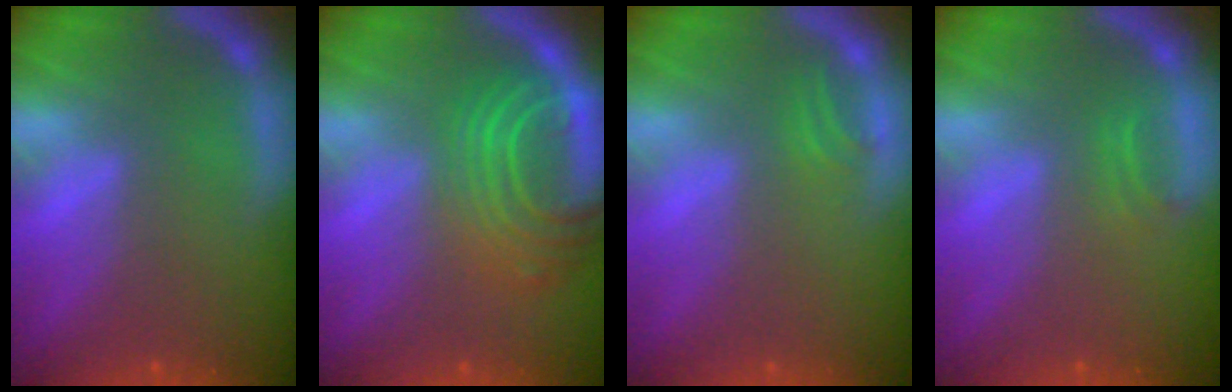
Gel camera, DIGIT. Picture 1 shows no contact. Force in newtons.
{"total": 8.5}
{"total": 0.9}
{"total": 0.9}